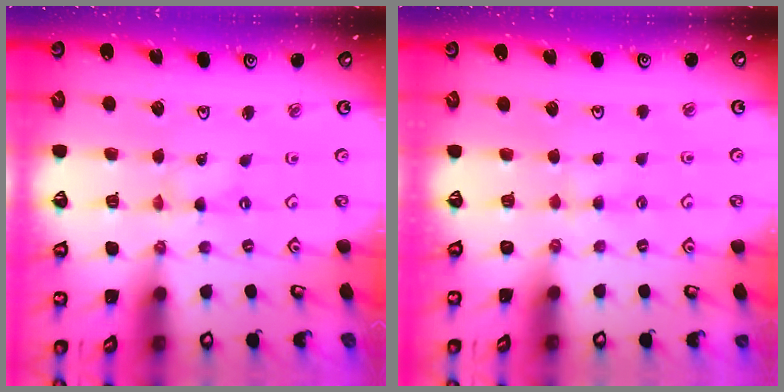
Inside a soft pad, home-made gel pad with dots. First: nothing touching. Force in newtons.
{"total": 2.8, "press": 2.7, "slide": 0.5}